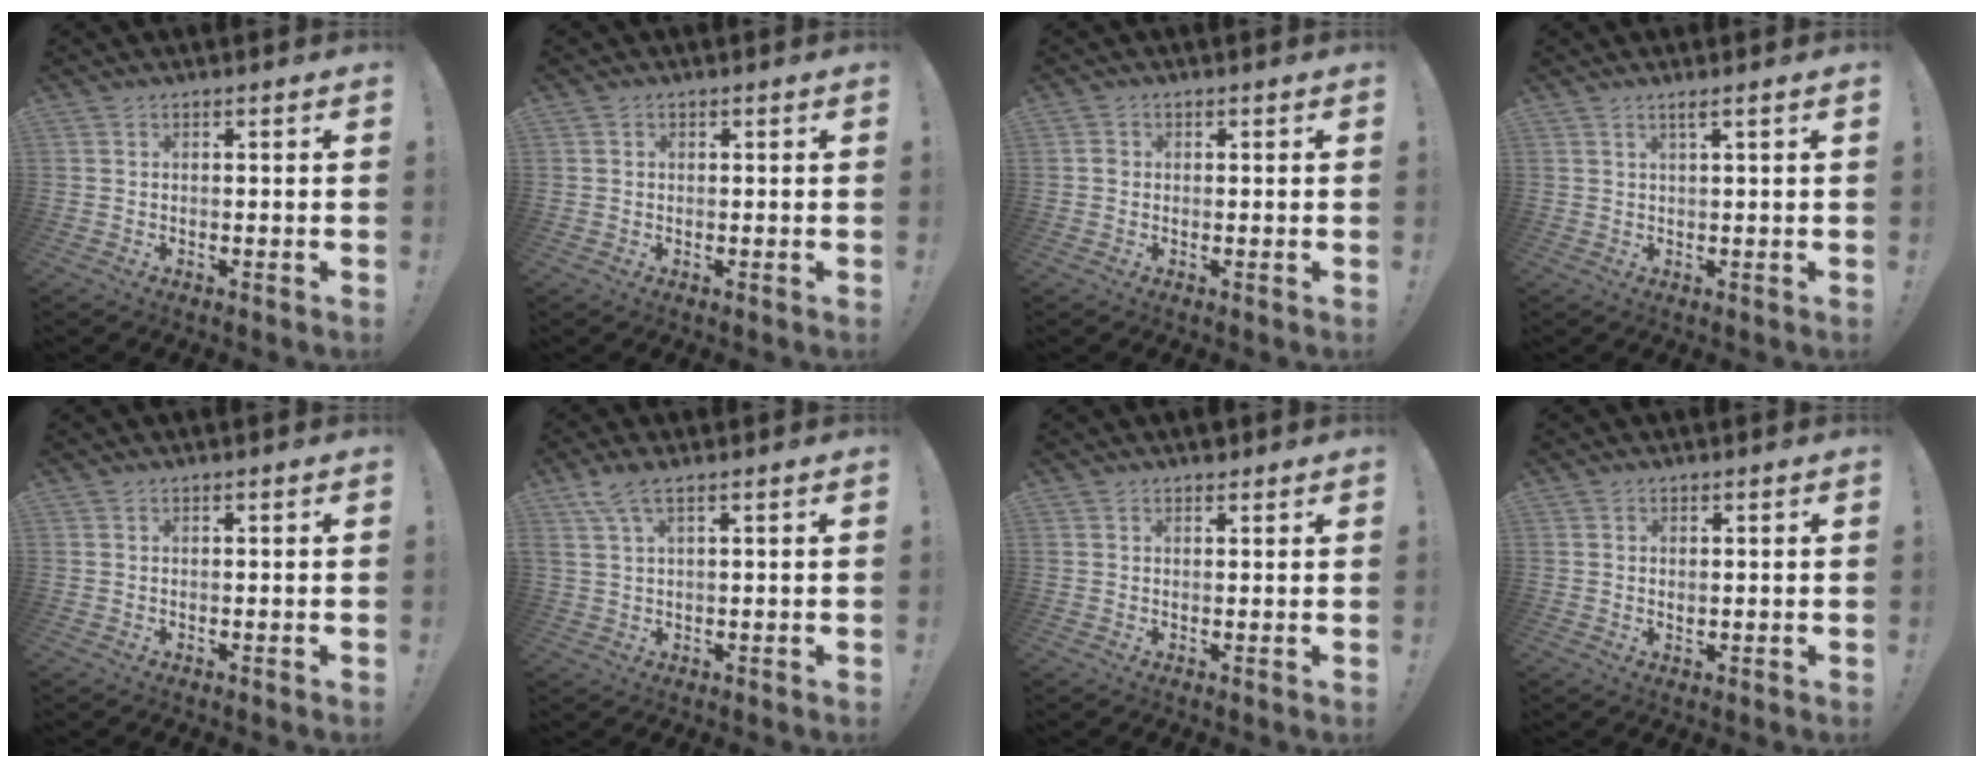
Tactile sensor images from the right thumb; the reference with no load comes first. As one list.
[{"total": 0.7, "force": [-0.1, 0.6, 0.1], "torque": [-0.004, 0.003, -0.001]}, {"total": 1.4, "force": [-0.1, 1.2, 0.6], "torque": [-0.009, 0.003, -0.003]}, {"total": 2.2, "force": [1.1, -0.2, 1.9], "torque": [-0.033, -0.003, 0.016]}, {"total": 0.0}, {"total": 5.3, "force": [2.9, 1.2, 4.3], "torque": [-0.085, -0.004, 0.054]}, {"total": 1.4, "force": [1.2, 0.7, 0.4], "torque": [0.006, -0.006, 0.020]}, {"total": 0.7, "force": [0.6, 0.3, 0.3], "torque": [-0.004, -0.002, 0.011]}]